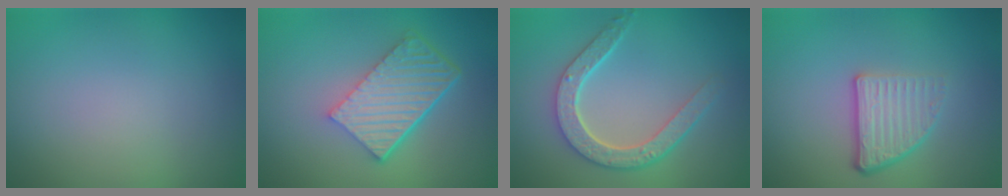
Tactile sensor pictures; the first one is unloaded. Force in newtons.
{"total": 5.7, "press": 3.9, "slide": 4.2}
{"total": 4.5, "press": 3.6, "slide": 2.7}
{"total": 3.8, "press": 2.5, "slide": 2.9}